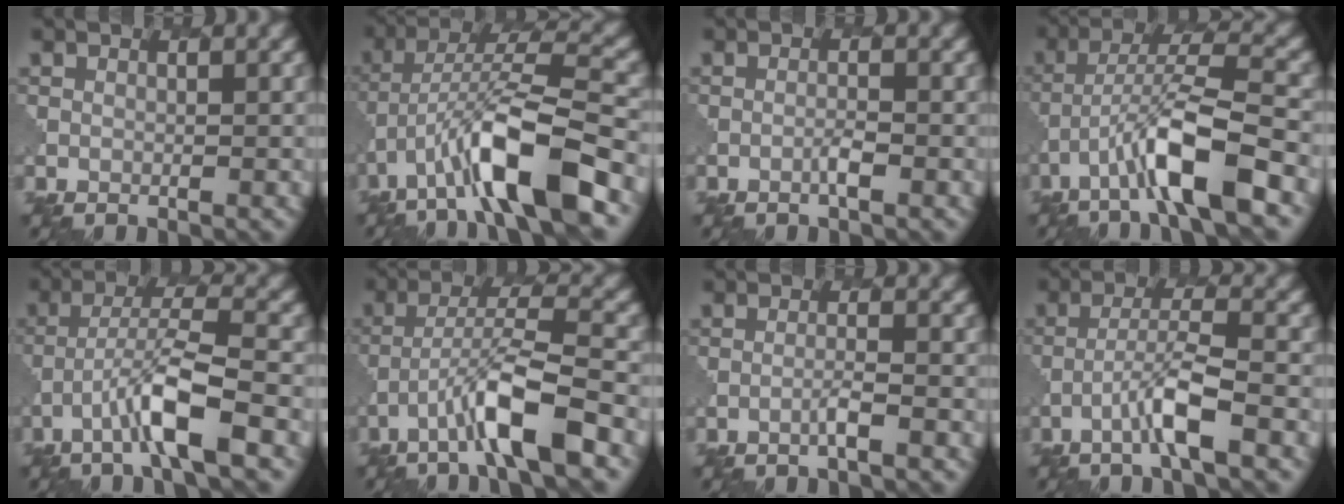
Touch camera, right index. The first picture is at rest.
{"total": 10.4, "force": [-5.1, 2.8, 8.6], "torque": [-0.158, 0.012, -0.091]}
{"total": 0.8, "force": [-0.3, 0.0, 0.7], "torque": [-0.013, 0.003, -0.007]}
{"total": 8.3, "force": [-4.2, 1.8, 6.9], "torque": [-0.127, 0.010, -0.075]}
{"total": 6.1, "force": [-3.1, 0.9, 5.1], "torque": [-0.098, 0.007, -0.061]}
{"total": 7.1, "force": [-3.9, 1.2, 5.8], "torque": [-0.109, 0.009, -0.071]}
{"total": 1.2, "force": [-0.6, 0.0, 1.1], "torque": [-0.014, 0.008, -0.018]}
{"total": 4.0, "force": [-2.0, 0.3, 3.5], "torque": [-0.066, 0.011, -0.046]}